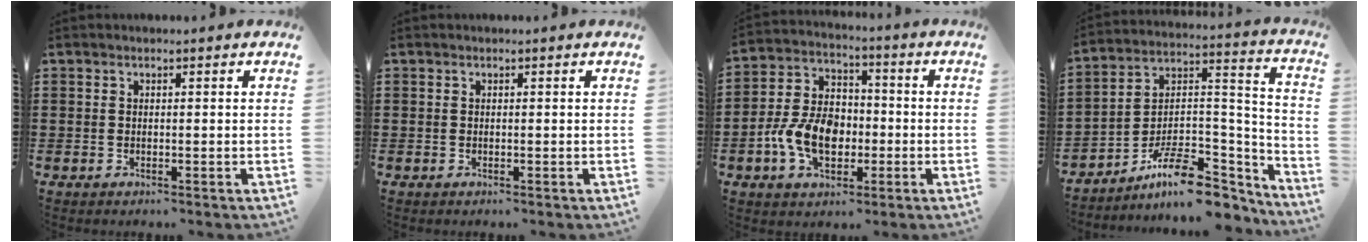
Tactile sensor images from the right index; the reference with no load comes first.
{"total": 0.0}
{"total": 9.2, "force": [-2.5, 6.4, 6.1], "torque": [-0.144, 0.005, -0.053]}
{"total": 11.0, "force": [-7.9, 3.9, 6.5], "torque": [-0.112, 0.025, -0.147]}